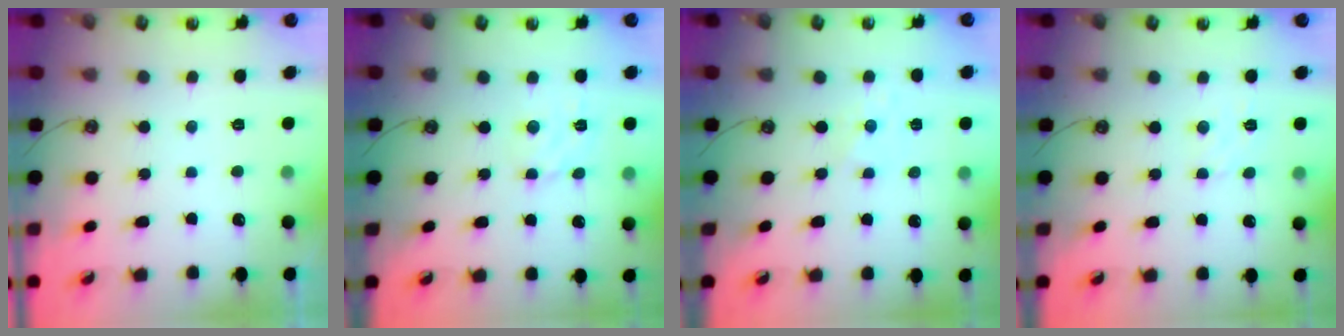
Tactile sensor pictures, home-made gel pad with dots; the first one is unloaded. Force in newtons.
{"total": 2.9, "press": 2.8, "slide": 0.2}
{"total": 1.9, "press": 1.9, "slide": 0.5}
{"total": 6.0, "press": 6.0, "slide": 0.6}